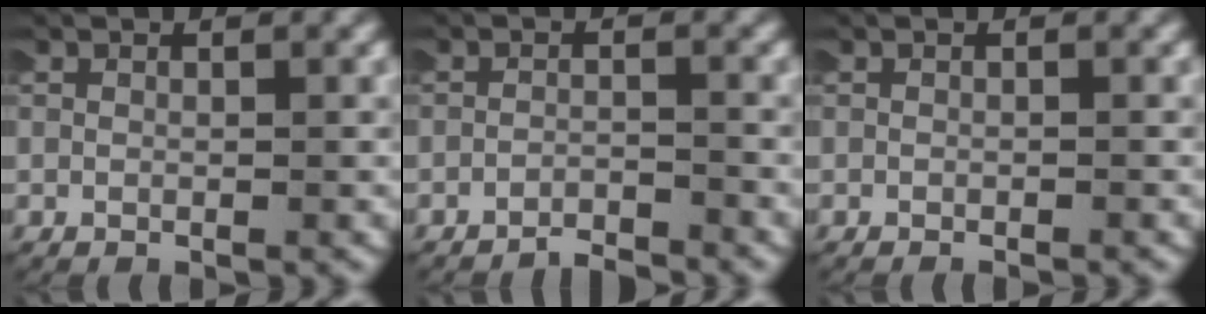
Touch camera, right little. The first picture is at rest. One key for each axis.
{"total": 2.6, "fx": -2.6, "fy": 0.0, "fz": -0.1, "tx": 0.002, "ty": -0.008, "tz": -0.044}
{"total": 0.6, "fx": -0.6, "fy": -0.1, "fz": -0.1, "tx": -0.002, "ty": -0.002, "tz": -0.008}